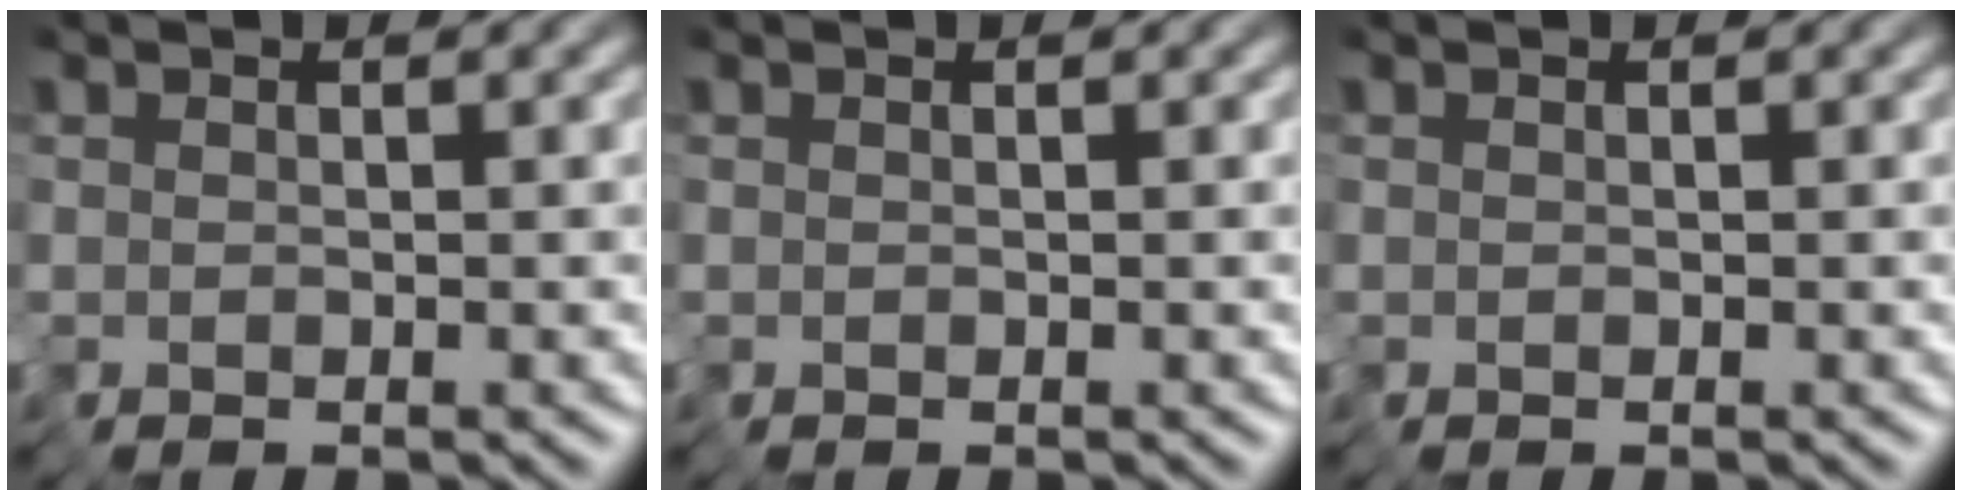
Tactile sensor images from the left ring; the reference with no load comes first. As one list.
[{"total": 0.0}, {"total": 0.0}]